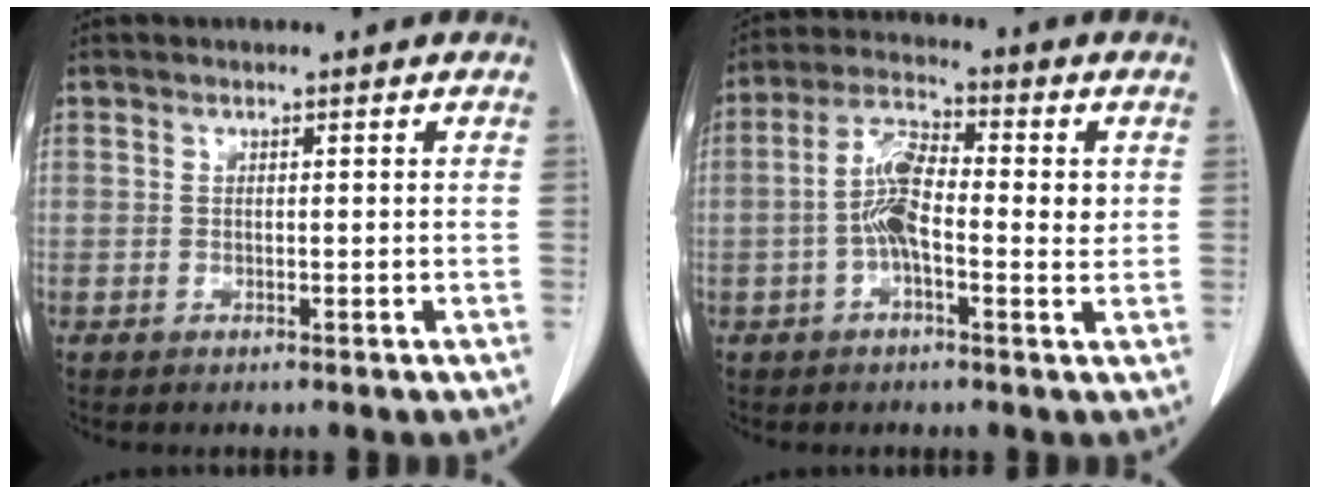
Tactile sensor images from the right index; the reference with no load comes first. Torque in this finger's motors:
{"motor_torque": [0.23, 0.05, 0.21, 0.12]}